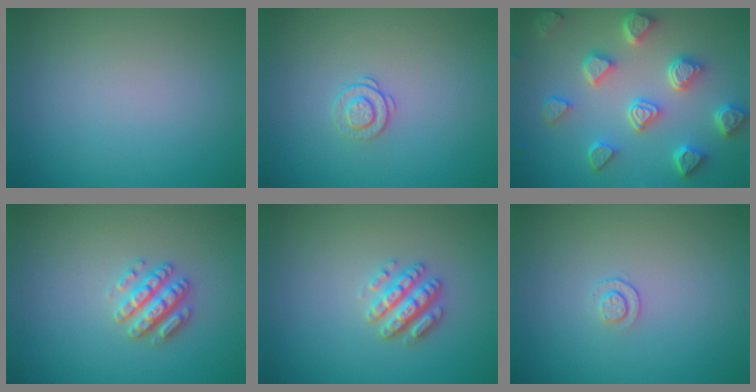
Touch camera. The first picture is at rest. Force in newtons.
{"total": 1.4, "press": 0.9, "slide": 1.0}
{"total": 6.5, "press": 5.3, "slide": 3.9}
{"total": 2.8, "press": 2.8, "slide": 0.3}
{"total": 2.8, "press": 2.8, "slide": 0.3}
{"total": 0.9, "press": 0.6, "slide": 0.7}